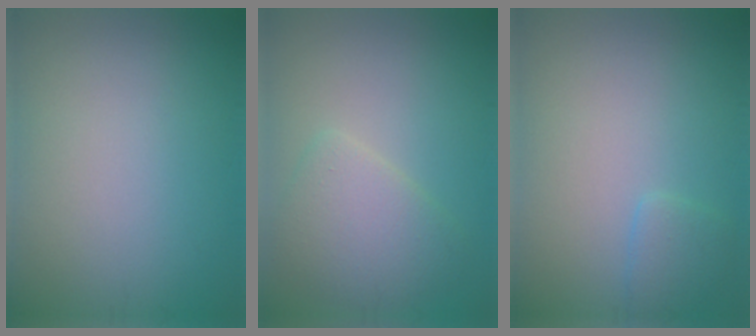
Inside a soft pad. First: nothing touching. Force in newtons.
{"total": 3.9, "press": 3.9, "slide": 0.1}
{"total": 1.5, "press": 1.5, "slide": 0.2}